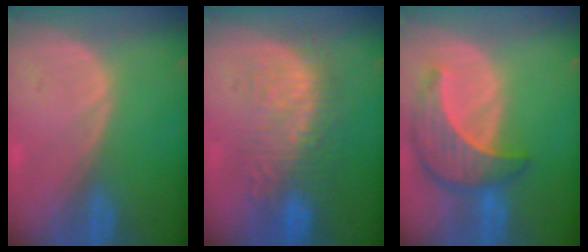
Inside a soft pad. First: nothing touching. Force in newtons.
{"total": 9.9, "press": 9.3, "slide": 3.4}
{"total": 8.7, "press": 7.9, "slide": 3.7}